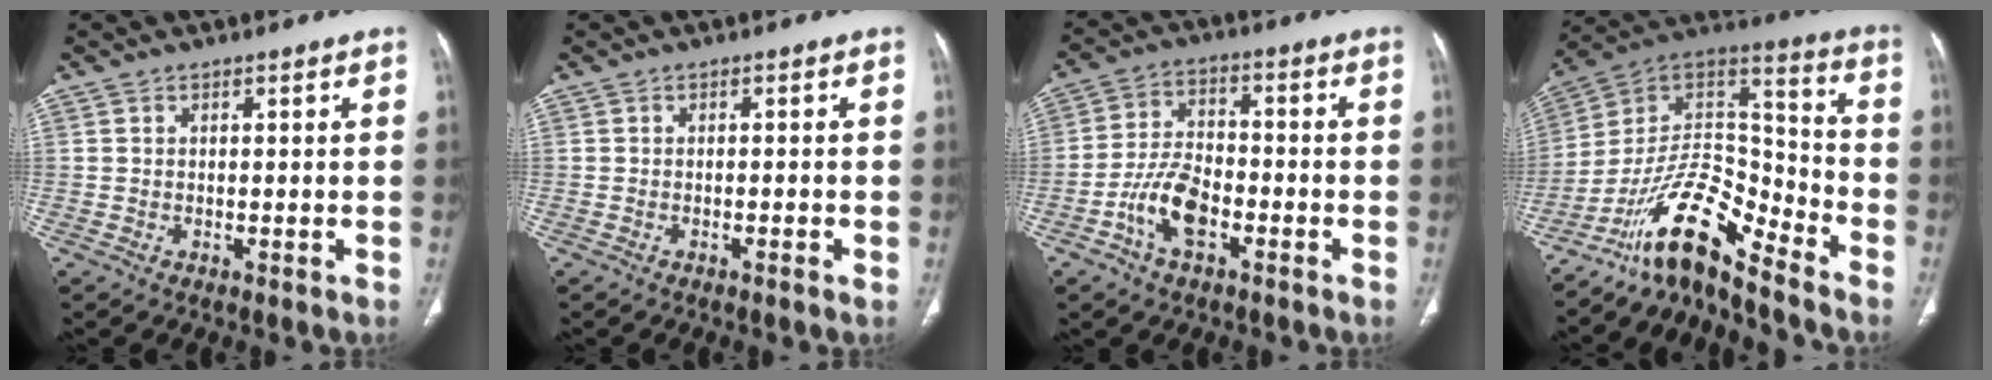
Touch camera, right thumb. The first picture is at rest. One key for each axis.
{"total": 1.3, "fx": -0.5, "fy": 0.2, "fz": 1.2, "tx": -0.023, "ty": 0.001, "tz": -0.008}
{"total": 9.3, "fx": -4.0, "fy": 5.1, "fz": 6.6, "tx": -0.123, "ty": 0.027, "tz": -0.077}
{"total": 14.5, "fx": -11.8, "fy": 3.9, "fz": 7.6, "tx": -0.121, "ty": 0.114, "tz": -0.219}